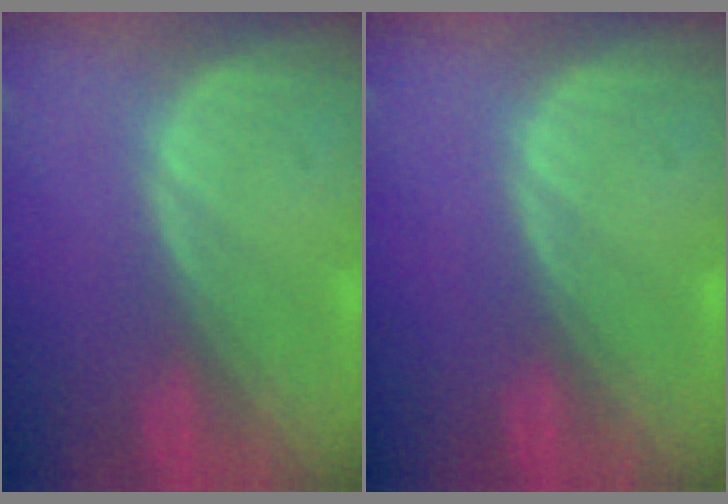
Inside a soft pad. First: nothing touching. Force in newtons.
{"total": 0.0}